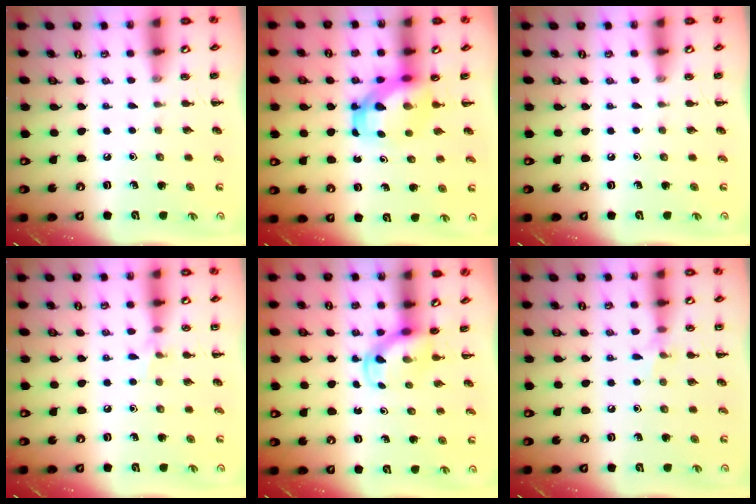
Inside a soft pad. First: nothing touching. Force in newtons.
{"total": 5.3, "press": 5.1, "slide": 1.5}
{"total": 0.0}
{"total": 5.3, "press": 5.0, "slide": 1.8}
{"total": 3.7, "press": 3.5, "slide": 1.3}
{"total": 5.2, "press": 4.9, "slide": 1.6}